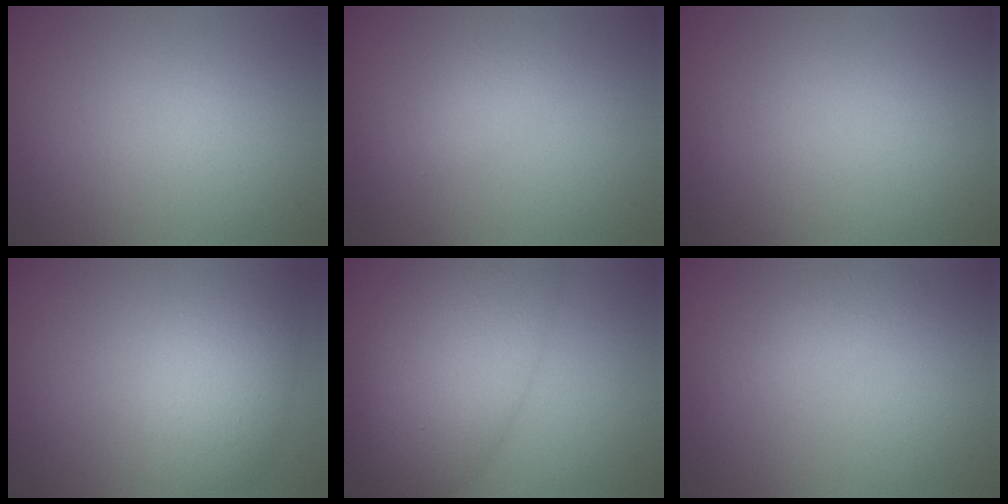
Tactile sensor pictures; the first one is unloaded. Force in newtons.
{"total": 1.8, "press": 1.8, "slide": 0.1}
{"total": 0.0}
{"total": 5.4, "press": 5.4, "slide": 0.1}
{"total": 9.7, "press": 9.7, "slide": 0.4}
{"total": 1.8, "press": 1.8, "slide": 0.2}